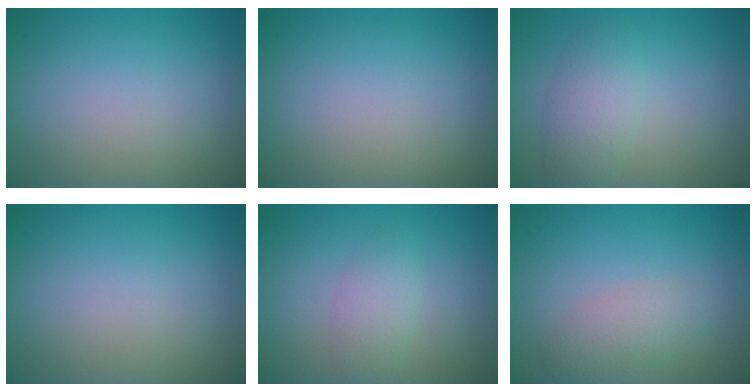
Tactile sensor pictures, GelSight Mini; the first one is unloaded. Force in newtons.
{"total": 0.0}
{"total": 3.2, "press": 3.2, "slide": 0.1}
{"total": 0.0}
{"total": 2.1, "press": 2.1, "slide": 0.1}
{"total": 2.5, "press": 2.5, "slide": 0.1}